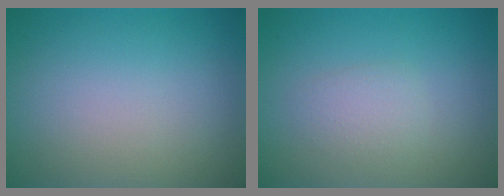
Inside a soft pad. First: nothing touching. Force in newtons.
{"total": 1.6, "press": 1.6, "slide": 0.1}